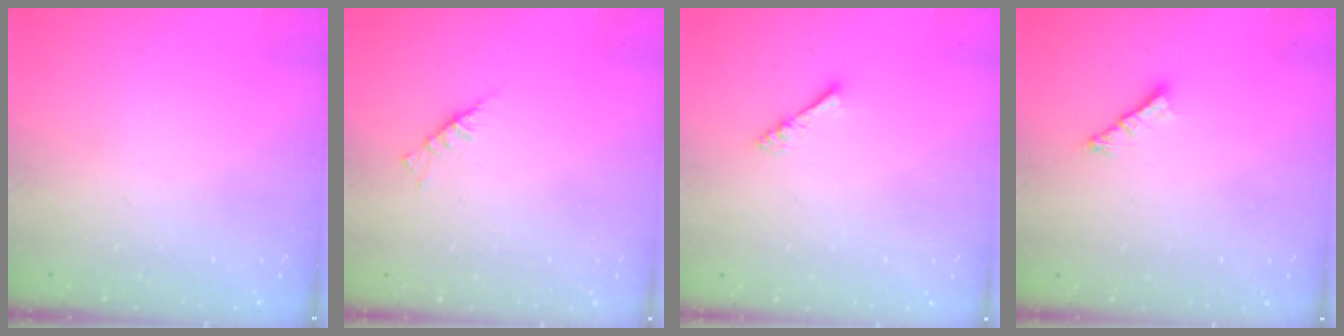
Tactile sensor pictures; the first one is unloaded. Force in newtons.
{"total": 2.3, "press": 2.2, "slide": 0.5}
{"total": 3.5, "press": 3.5, "slide": 0.6}
{"total": 1.2, "press": 1.2, "slide": 0.3}